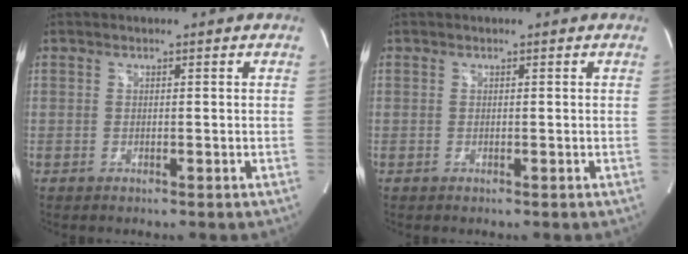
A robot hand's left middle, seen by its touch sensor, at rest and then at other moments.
{"total": 0.0}